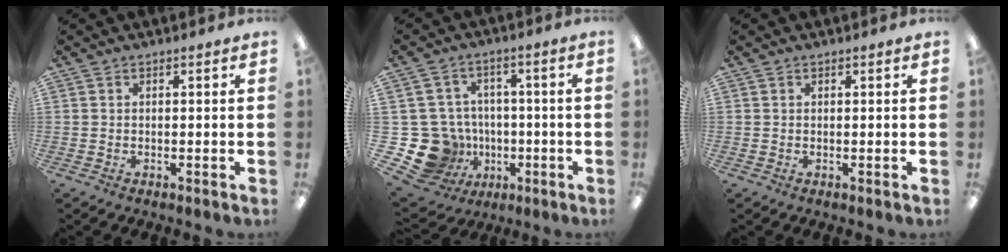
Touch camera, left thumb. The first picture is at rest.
{"total": 15.2, "force": [-3.3, 14.1, 4.7], "torque": [-0.117, 0.016, -0.026]}
{"total": 0.0}